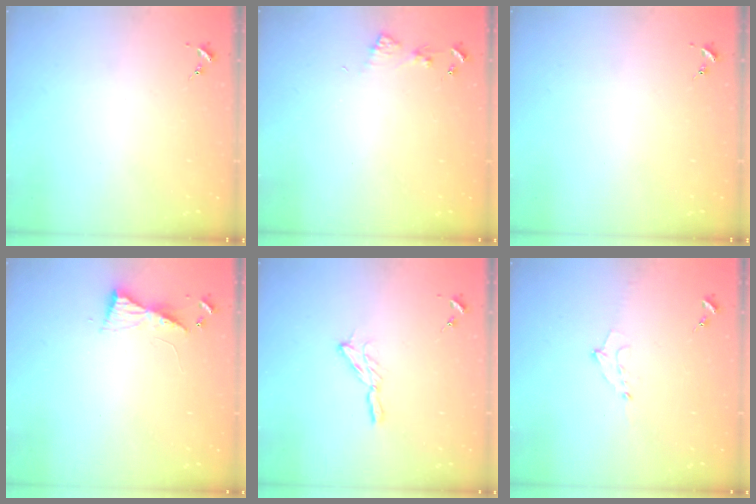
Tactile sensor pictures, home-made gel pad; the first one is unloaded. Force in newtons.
{"total": 4.5, "press": 4.5, "slide": 0.5}
{"total": 0.0}
{"total": 5.8, "press": 5.8, "slide": 0.5}
{"total": 6.1, "press": 6.1, "slide": 0.3}
{"total": 8.1, "press": 8.1, "slide": 1.0}